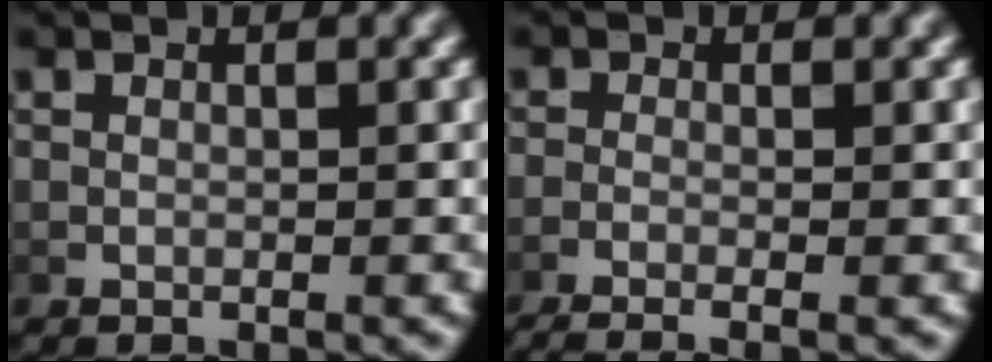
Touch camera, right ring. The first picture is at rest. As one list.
[{"total": 3.6, "force": [-2.6, 0.8, 2.2], "torque": [-0.049, -0.013, -0.039]}]